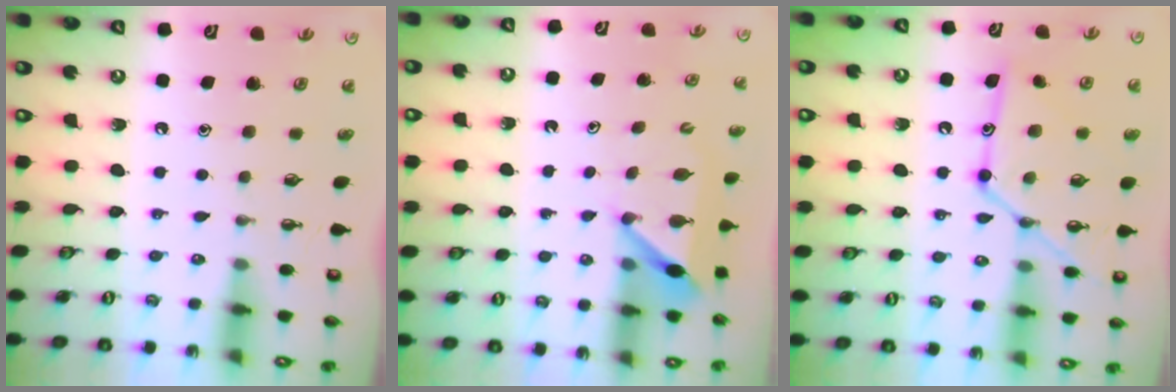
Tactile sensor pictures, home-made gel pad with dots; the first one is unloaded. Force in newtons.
{"total": 6.0, "press": 6.0, "slide": 0.4}
{"total": 15.8, "press": 15.7, "slide": 1.4}